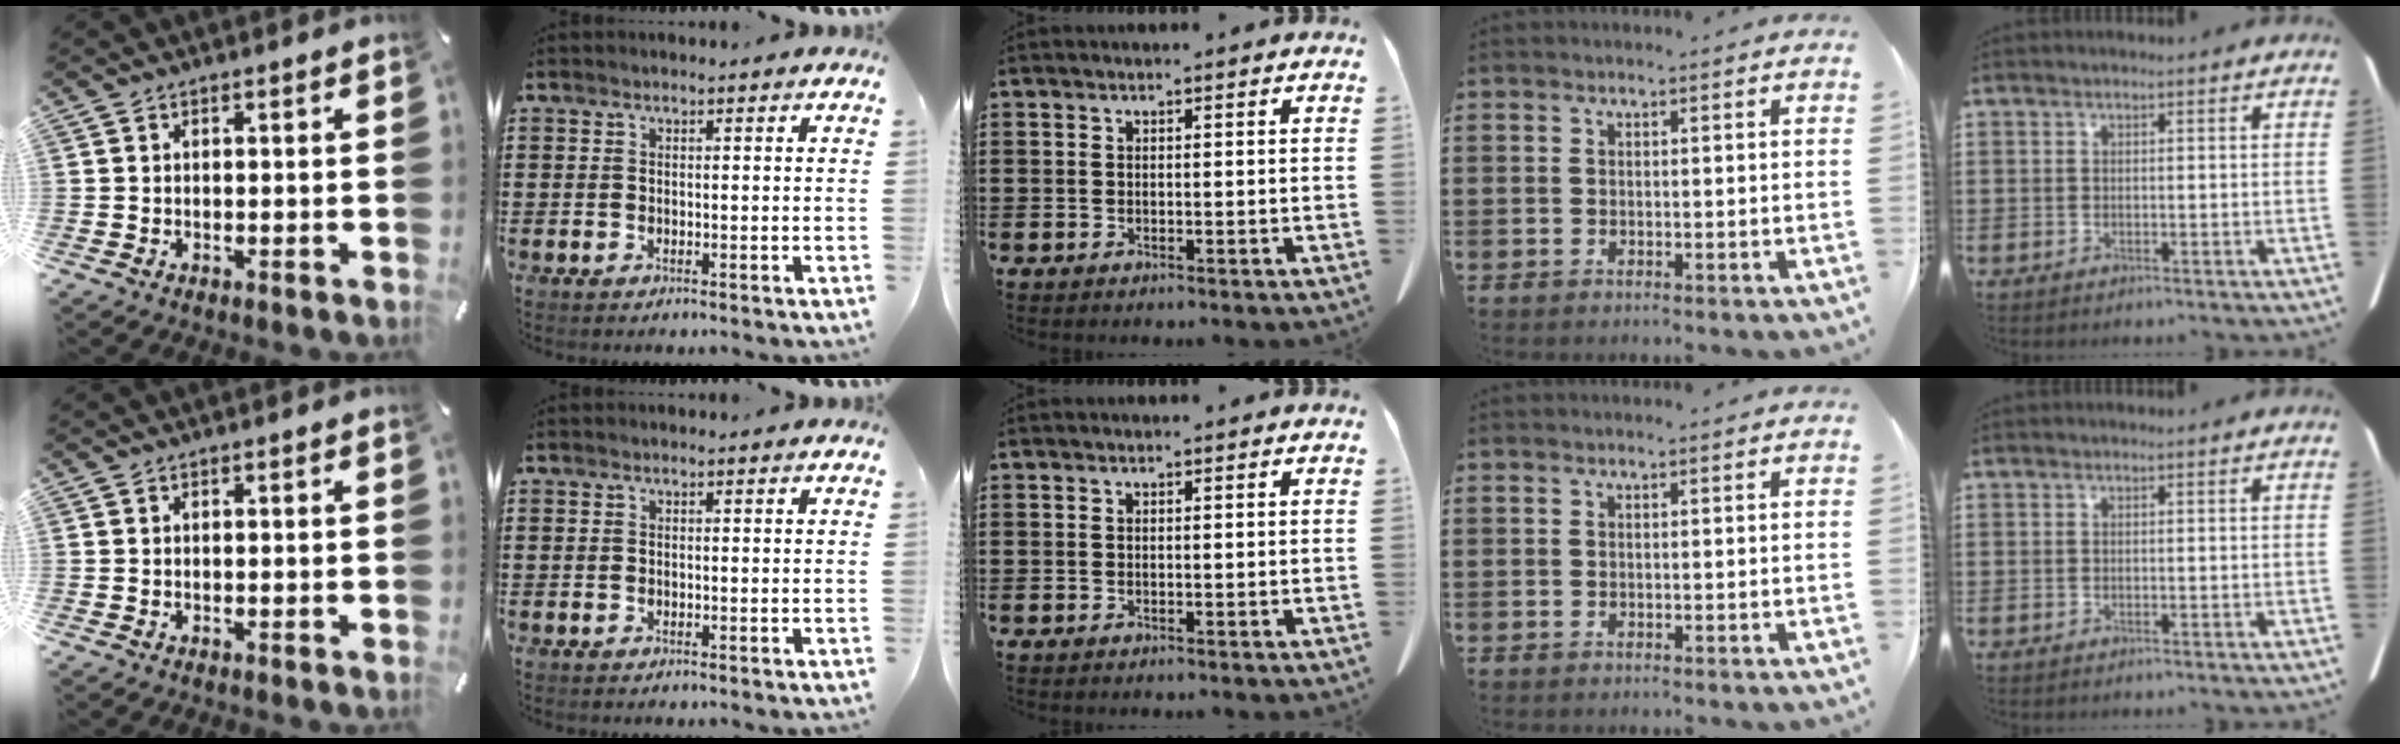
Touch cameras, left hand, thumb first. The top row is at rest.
{}